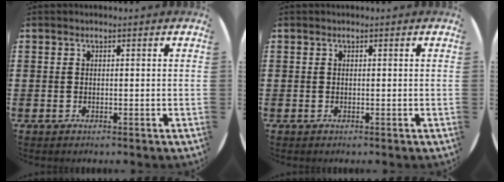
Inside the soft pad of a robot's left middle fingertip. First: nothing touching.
{"total": 0.0}